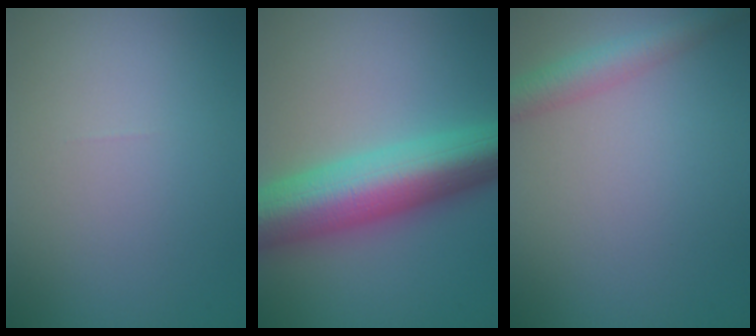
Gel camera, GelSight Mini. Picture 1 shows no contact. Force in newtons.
{"total": 10.7, "press": 10.7, "slide": 0.1}
{"total": 3.2, "press": 3.2, "slide": 0.1}